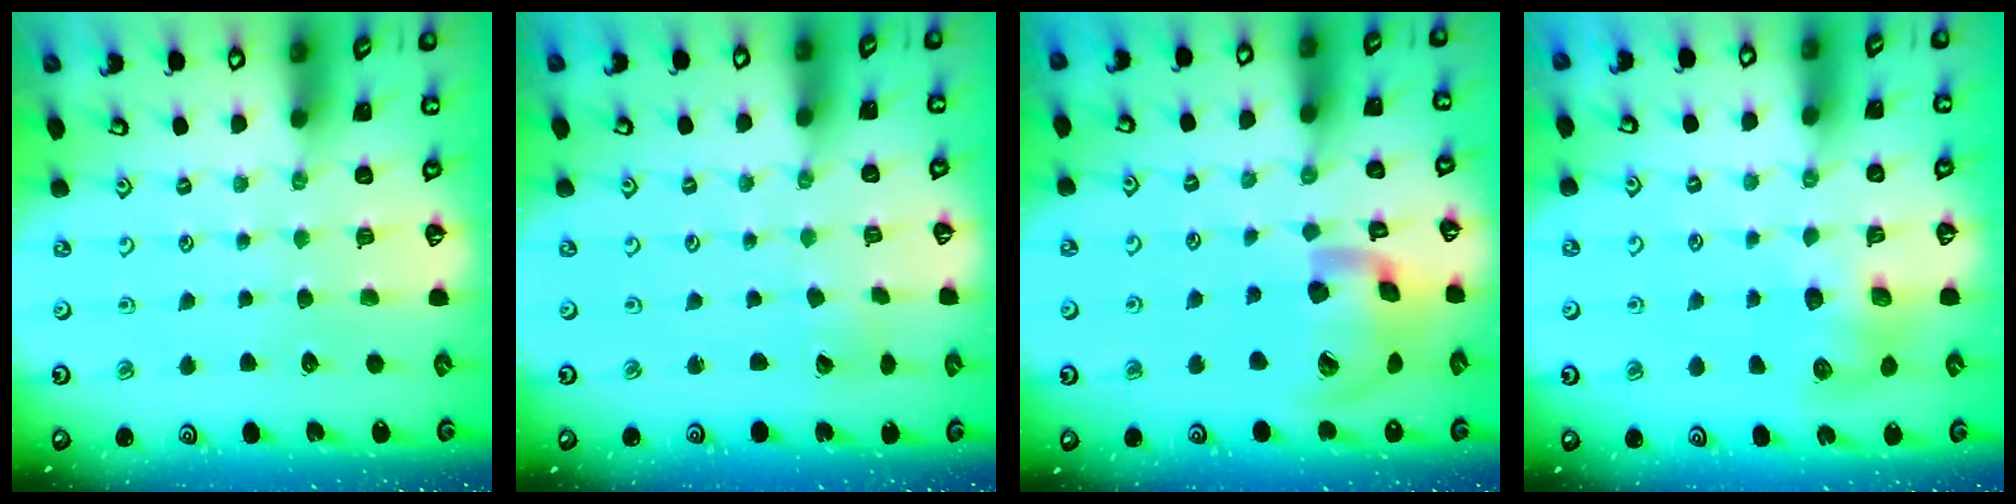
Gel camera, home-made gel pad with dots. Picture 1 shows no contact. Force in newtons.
{"total": 2.4, "press": 2.4, "slide": 0.2}
{"total": 19.5, "press": 19.2, "slide": 2.9}
{"total": 7.4, "press": 7.4, "slide": 0.3}